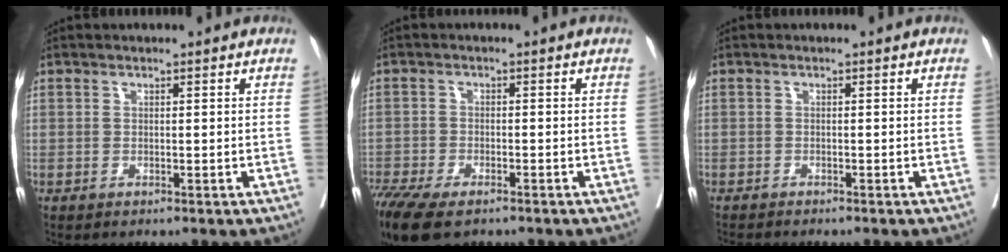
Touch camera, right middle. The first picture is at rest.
{"total": 10.6, "force": [-7.9, 3.8, 6.1], "torque": [-0.122, -0.015, -0.128]}
{"total": 3.3, "force": [-3.0, 0.4, 1.2], "torque": [-0.018, -0.007, -0.046]}